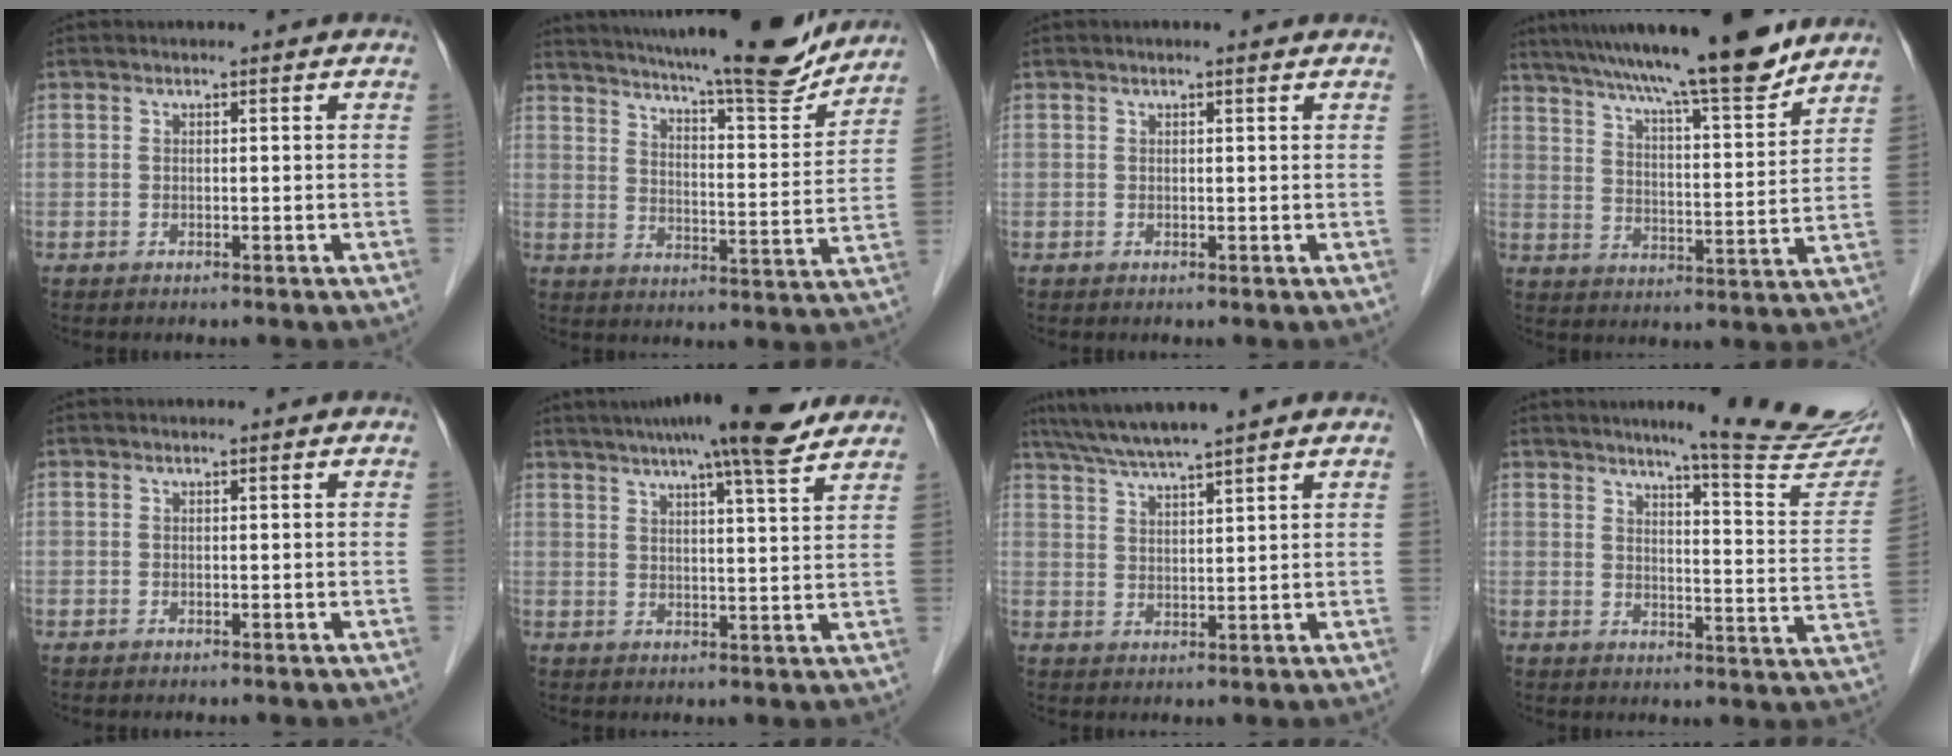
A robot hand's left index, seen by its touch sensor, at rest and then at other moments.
{"total": 20.7, "force": [18.7, 2.0, 8.8], "torque": [-0.139, -0.037, 0.249]}
{"total": 0.8, "force": [0.6, 0.0, 0.6], "torque": [-0.012, 0.002, 0.009]}
{"total": 18.1, "force": [15.2, 0.6, 9.8], "torque": [-0.153, 0.005, 0.232]}
{"total": 0.0}
{"total": 14.7, "force": [11.7, 0.8, 8.8], "torque": [-0.134, 0.021, 0.155]}
{"total": 8.2, "force": [7.0, -0.7, 4.3], "torque": [-0.077, 0.021, 0.119]}
{"total": 16.7, "force": [14.6, -0.1, 8.0], "torque": [-0.094, -0.078, 0.169]}